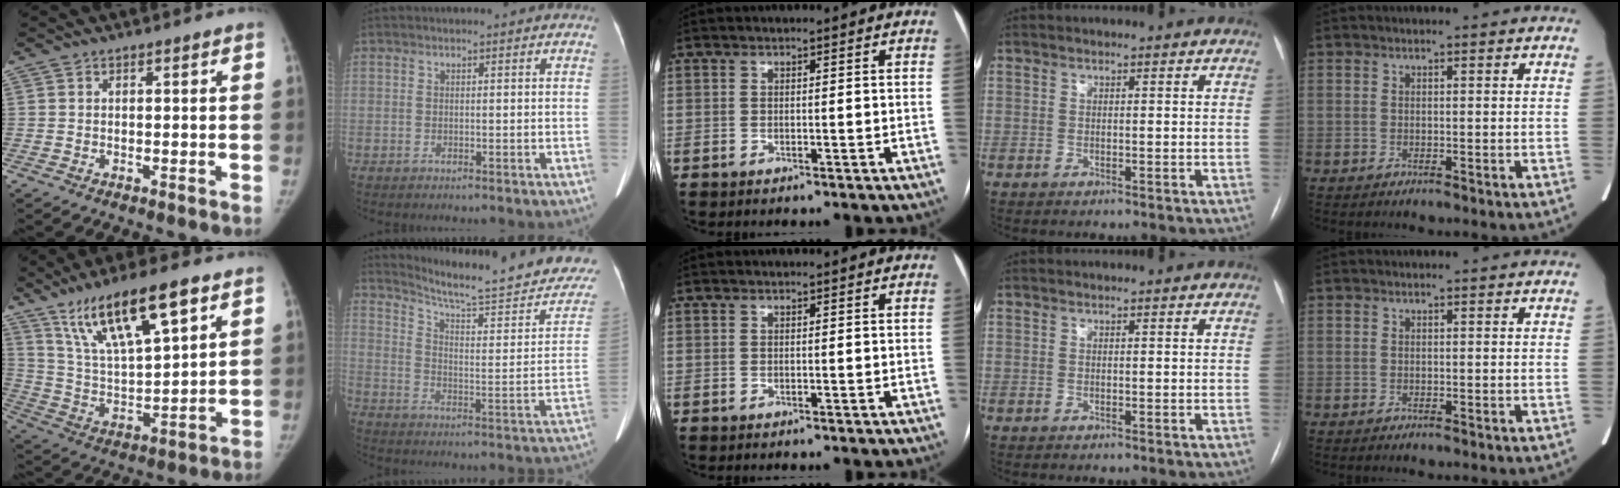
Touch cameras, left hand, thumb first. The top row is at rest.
{"thumb": {"total": 18.5, "force": [10.8, 5.1, 14.1], "torque": [-0.232, -0.034, 0.205]}, "index": {"total": 24.5, "force": [21.7, 2.4, 11.3], "torque": [-0.165, -0.066, 0.280]}}